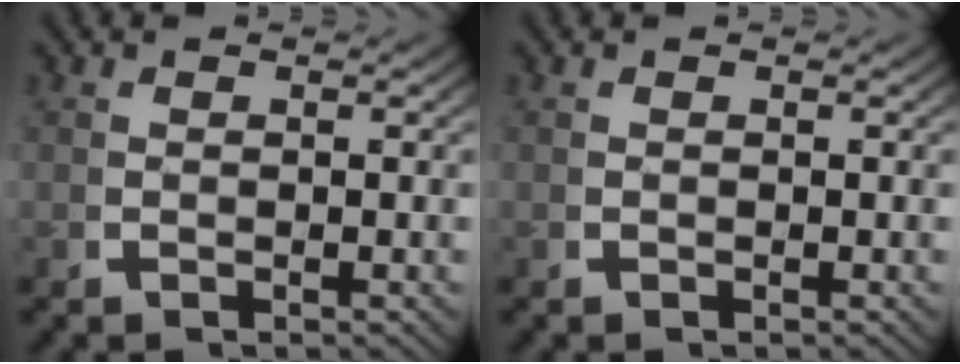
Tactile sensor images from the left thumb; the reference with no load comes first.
{"total": 0.0}